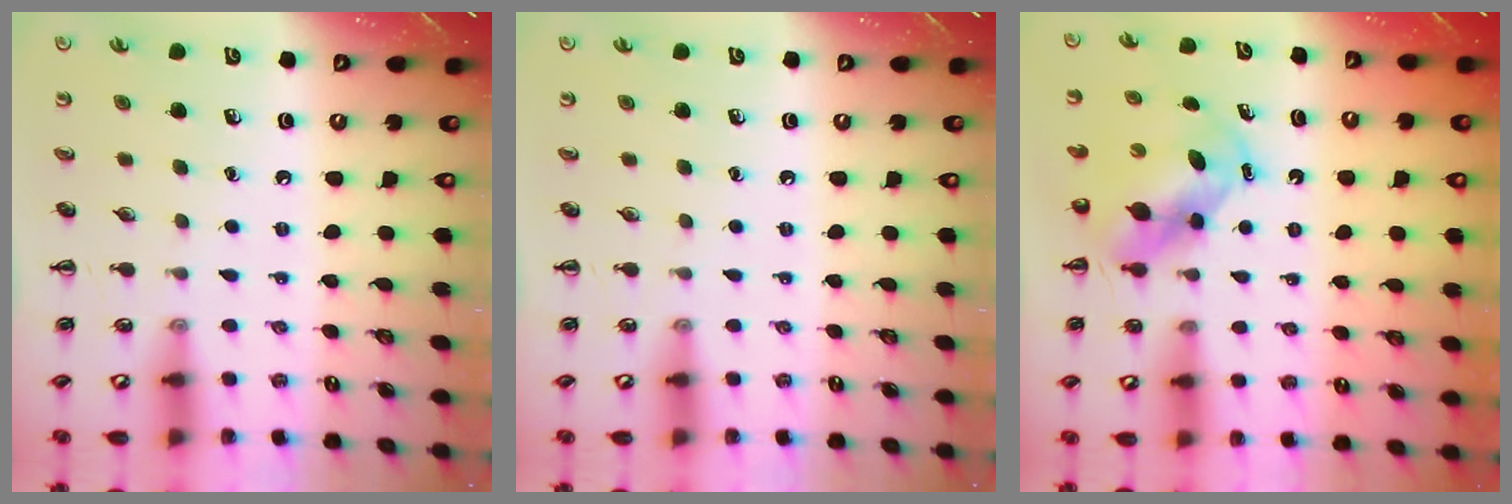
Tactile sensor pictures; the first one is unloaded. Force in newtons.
{"total": 0.0}
{"total": 5.3, "press": 5.1, "slide": 1.4}